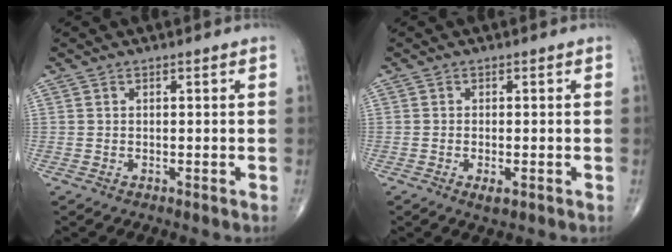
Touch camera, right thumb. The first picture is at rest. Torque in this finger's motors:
{"motor_torque": [-0.12, 0.17, 0.15, 0.21, -0.01]}